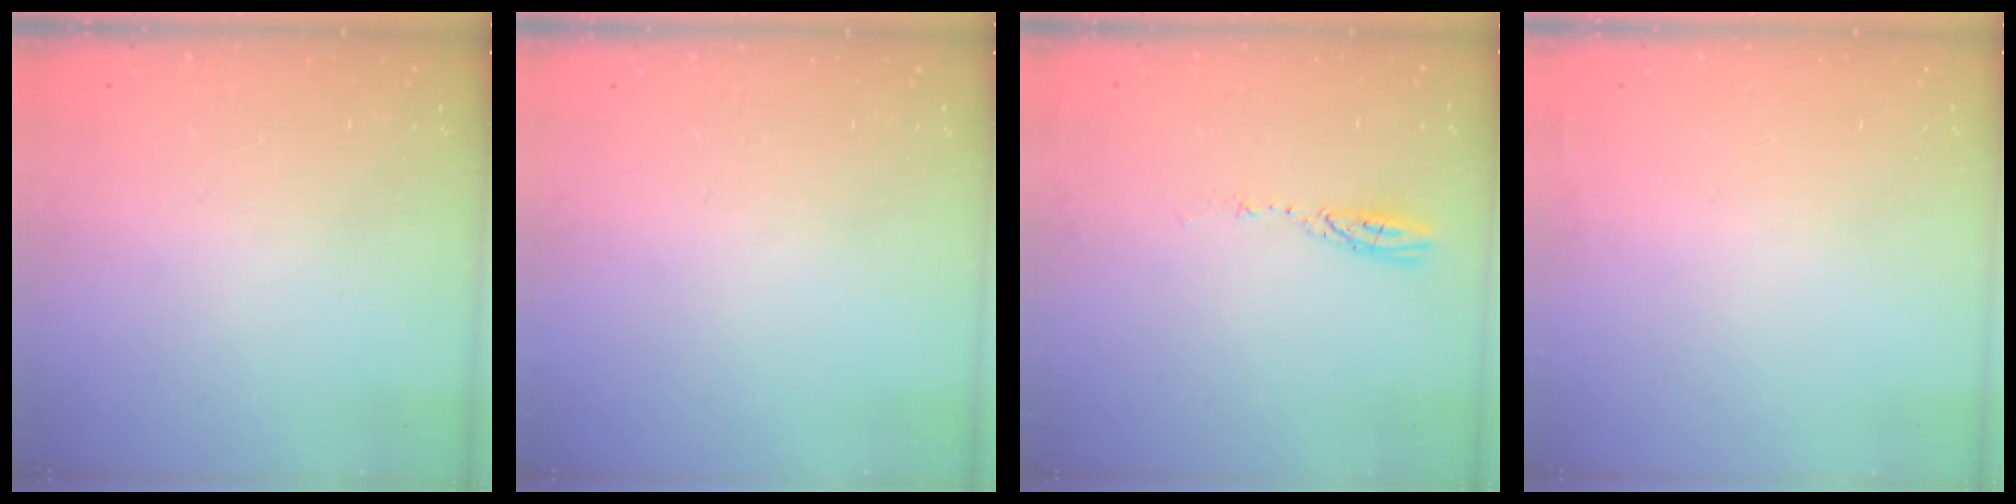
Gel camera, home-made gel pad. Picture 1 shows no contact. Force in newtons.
{"total": 0.0}
{"total": 3.5, "press": 3.5, "slide": 0.3}
{"total": 2.9, "press": 2.4, "slide": 1.6}